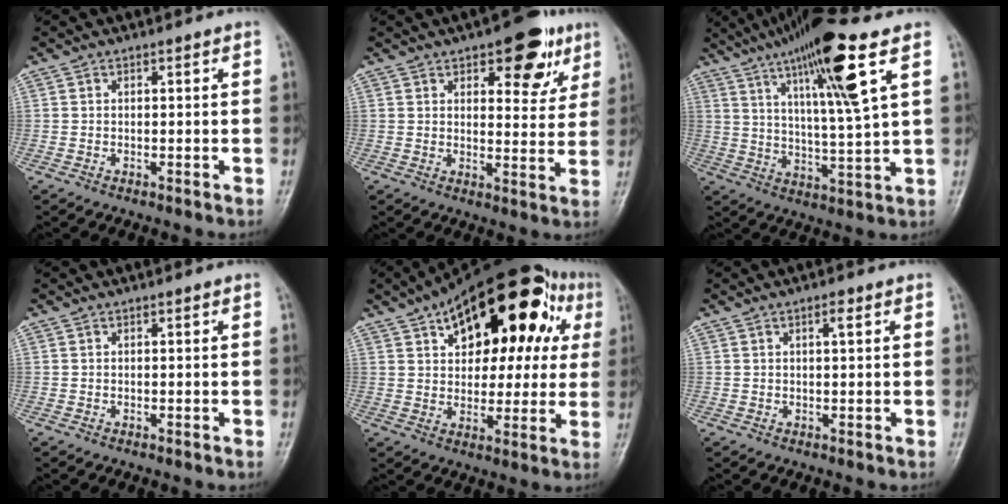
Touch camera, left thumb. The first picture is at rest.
{"total": 11.7, "force": [6.4, 5.3, 8.2], "torque": [-0.063, -0.024, 0.080]}
{"total": 17.6, "force": [8.6, 1.9, 15.2], "torque": [-0.257, -0.025, 0.146]}
{"total": 0.0}
{"total": 25.7, "force": [10.0, 13.4, 19.5], "torque": [-0.249, 0.030, 0.144]}
{"total": 2.0, "force": [0.8, 0.6, 1.7], "torque": [-0.026, 0.000, 0.012]}